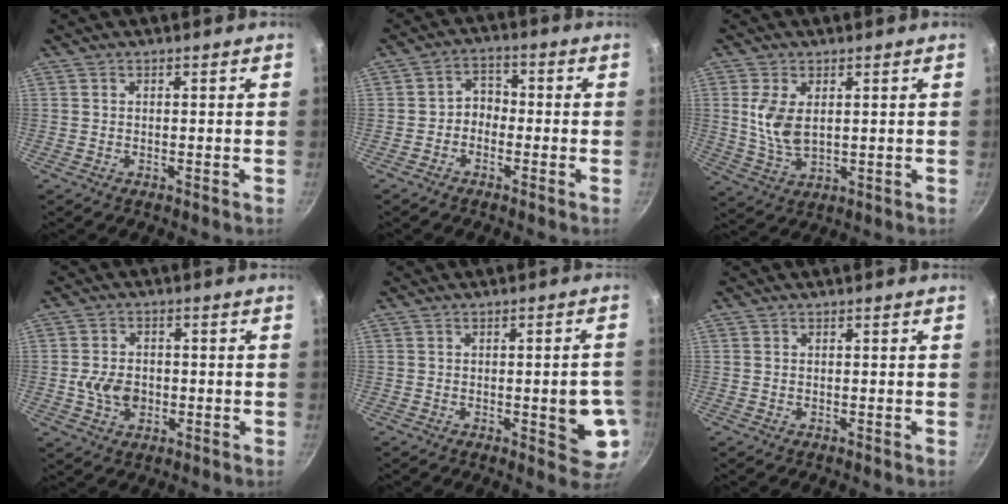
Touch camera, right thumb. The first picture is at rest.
{"total": 3.9, "force": [-1.4, 3.1, 2.0], "torque": [-0.008, 0.026, -0.032]}
{"total": 7.5, "force": [1.5, 4.2, 6.0], "torque": [-0.120, -0.014, 0.035]}
{"total": 6.6, "force": [-1.0, 4.9, 4.2], "torque": [-0.061, 0.007, -0.017]}
{"total": 8.7, "force": [-1.5, 3.1, 8.0], "torque": [-0.079, 0.002, -0.015]}
{"total": 0.0}